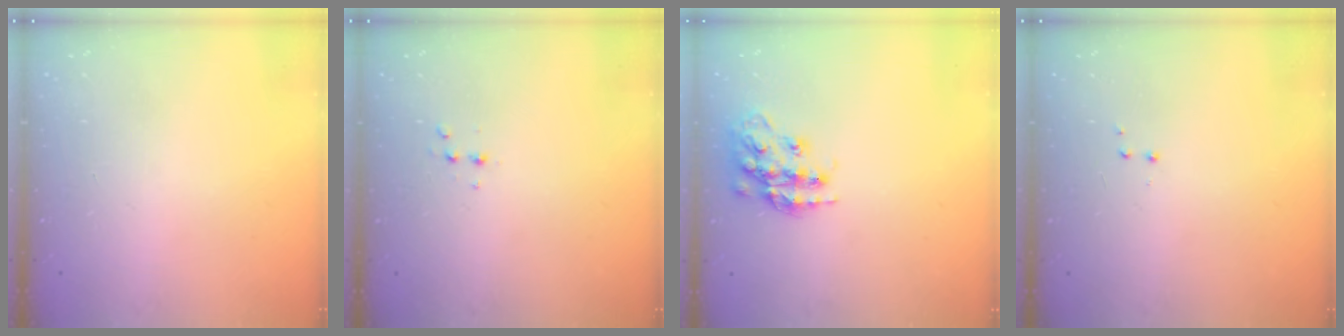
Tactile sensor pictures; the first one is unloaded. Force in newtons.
{"total": 2.6, "press": 2.5, "slide": 0.8}
{"total": 14.9, "press": 14.8, "slide": 0.8}
{"total": 2.9, "press": 2.8, "slide": 0.7}